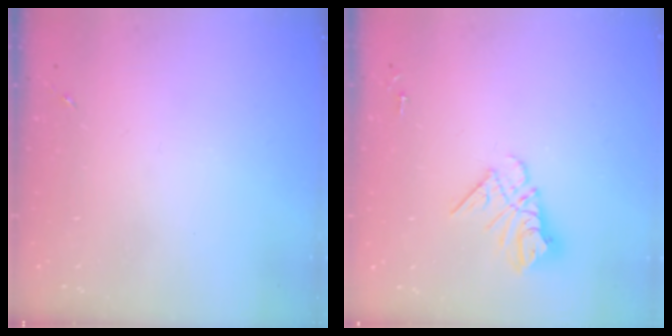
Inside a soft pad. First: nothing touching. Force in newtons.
{"total": 10.7, "press": 10.7, "slide": 1.0}